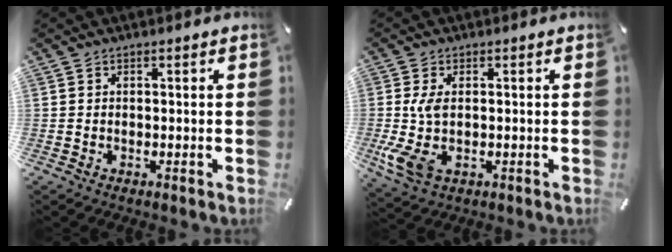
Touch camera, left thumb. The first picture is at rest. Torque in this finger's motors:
{"motor_torque": [1.30, 1.19, 0.87, -0.13, 0.29]}